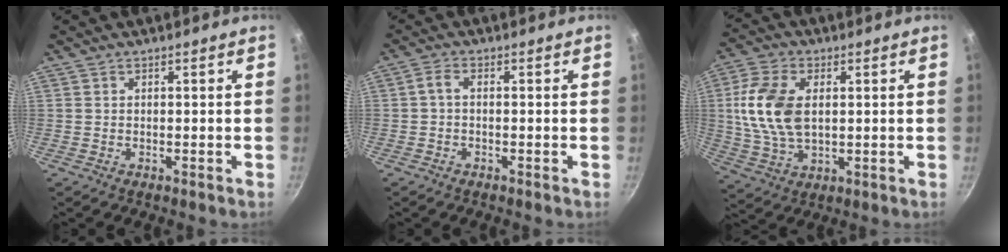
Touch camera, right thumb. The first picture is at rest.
{"total": 0.7, "force": [0.0, 0.4, 0.6], "torque": [-0.012, 0.004, -0.001]}
{"total": 13.2, "force": [1.8, 8.0, 10.4], "torque": [-0.198, -0.002, 0.034]}